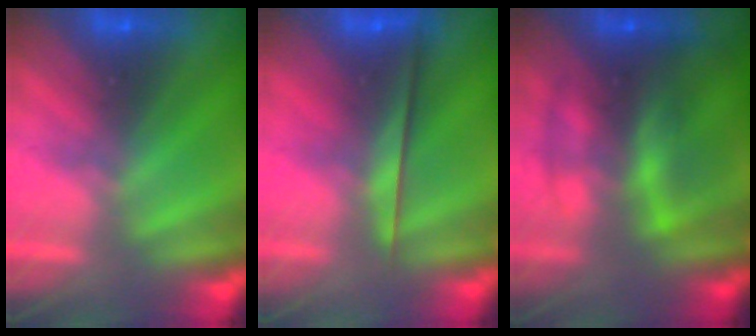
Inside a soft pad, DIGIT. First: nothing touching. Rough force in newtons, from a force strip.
{"total": 2.4}
{"total": 5.9}